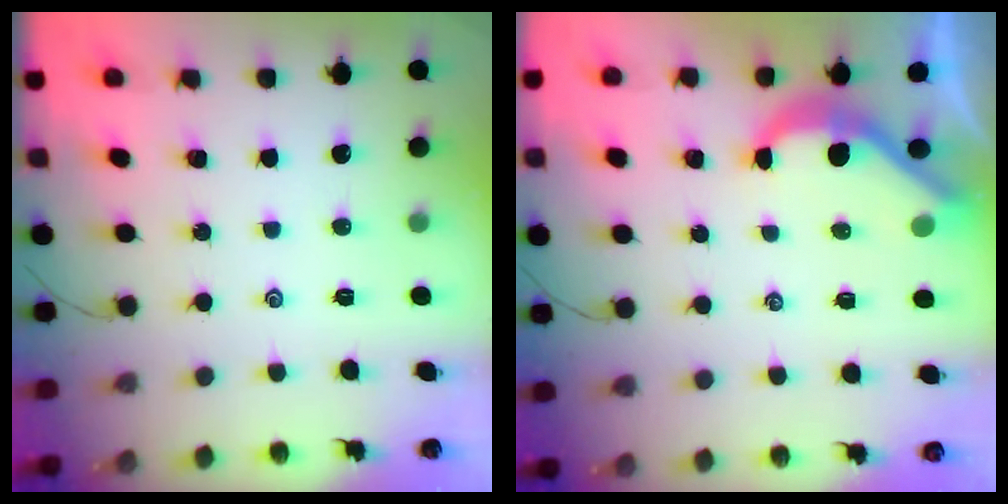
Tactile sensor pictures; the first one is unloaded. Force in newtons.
{"total": 5.7, "press": 5.7, "slide": 0.8}